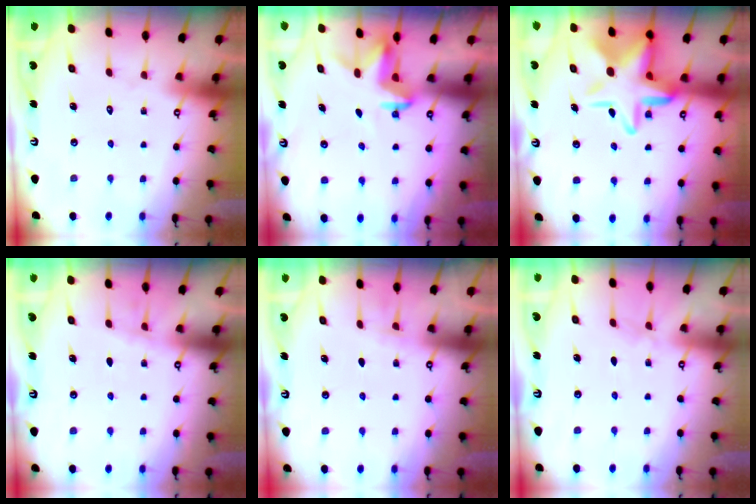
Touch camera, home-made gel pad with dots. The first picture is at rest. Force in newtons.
{"total": 3.2, "press": 3.2, "slide": 0.2}
{"total": 15.9, "press": 15.8, "slide": 2.4}
{"total": 1.4, "press": 1.3, "slide": 0.3}
{"total": 3.1, "press": 2.8, "slide": 1.2}
{"total": 3.5, "press": 3.4, "slide": 0.5}